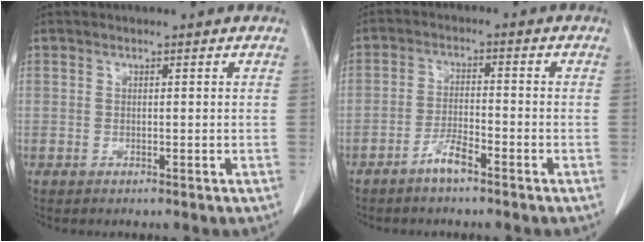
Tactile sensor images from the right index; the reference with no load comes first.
{"total": 3.9, "force": [-2.9, 0.5, 2.6], "torque": [-0.051, 0.000, -0.056]}